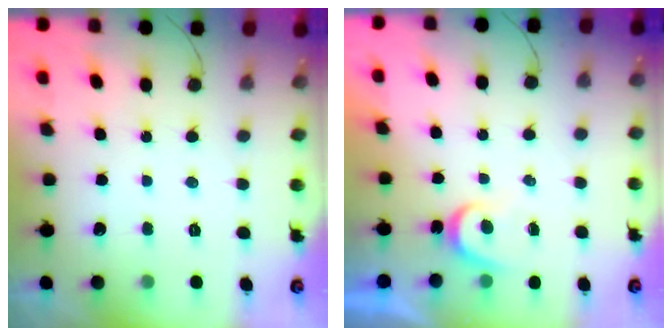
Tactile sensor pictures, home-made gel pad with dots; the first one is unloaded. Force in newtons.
{"total": 3.6, "press": 3.5, "slide": 0.3}